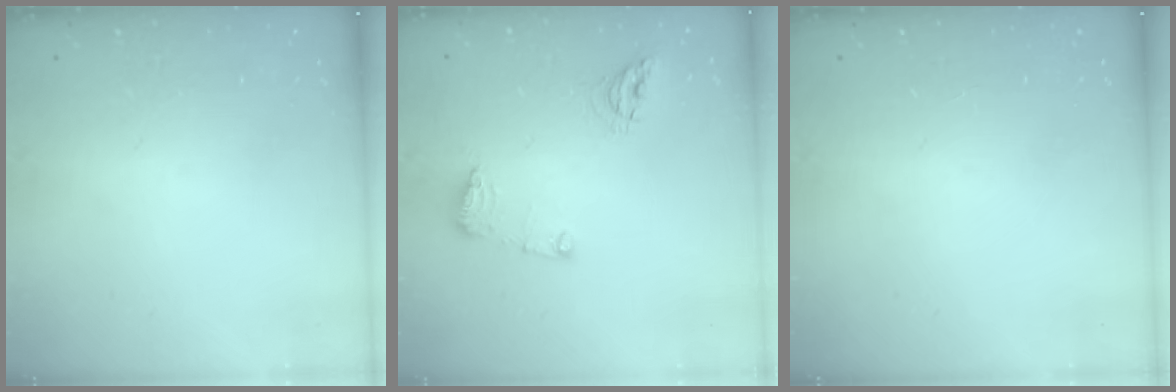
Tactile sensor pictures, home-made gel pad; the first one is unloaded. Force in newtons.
{"total": 9.0, "press": 8.9, "slide": 0.9}
{"total": 0.0}